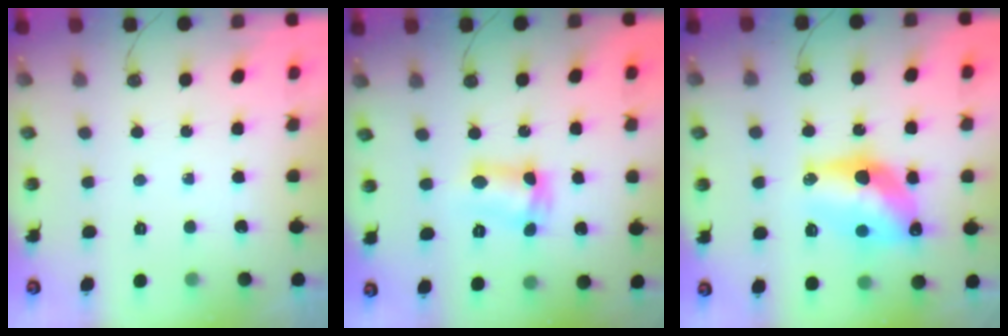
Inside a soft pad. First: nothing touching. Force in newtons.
{"total": 8.3, "press": 7.9, "slide": 2.4}
{"total": 13.9, "press": 13.8, "slide": 1.3}